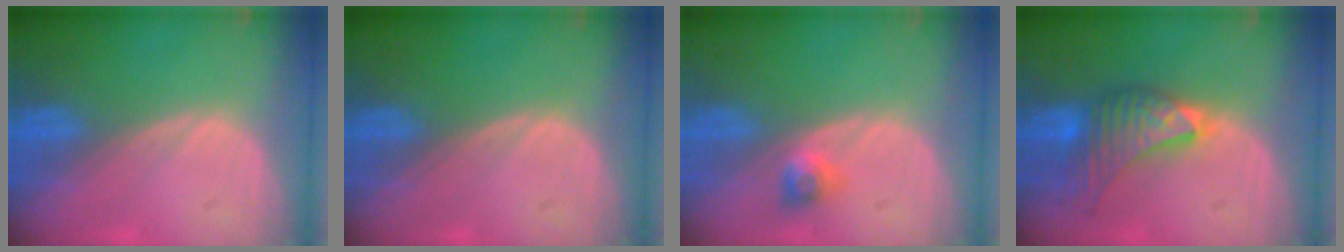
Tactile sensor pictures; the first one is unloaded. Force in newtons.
{"total": 0.0}
{"total": 2.4, "press": 2.0, "slide": 1.3}
{"total": 7.4, "press": 7.4, "slide": 0.5}